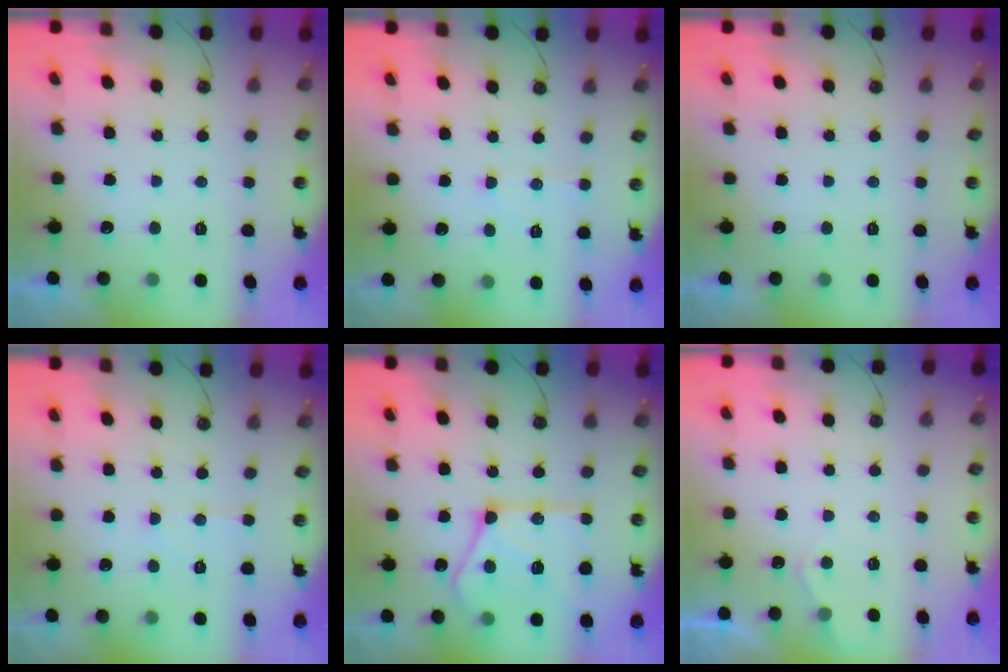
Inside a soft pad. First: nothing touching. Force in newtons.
{"total": 5.3, "press": 5.3, "slide": 0.2}
{"total": 0.0}
{"total": 5.8, "press": 5.8, "slide": 0.4}
{"total": 19.0, "press": 18.8, "slide": 2.1}
{"total": 4.3, "press": 4.3, "slide": 0.5}